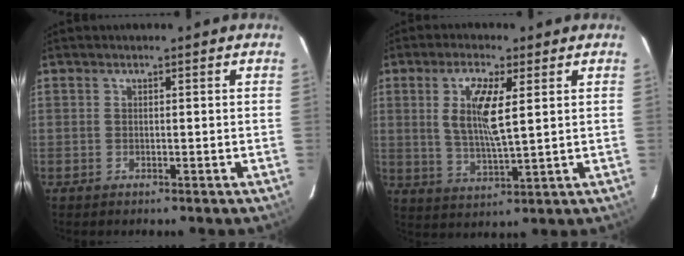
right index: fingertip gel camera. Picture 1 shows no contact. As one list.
[{"total": 8.7, "force": [2.3, 2.1, 8.2], "torque": [-0.155, -0.004, 0.047]}]